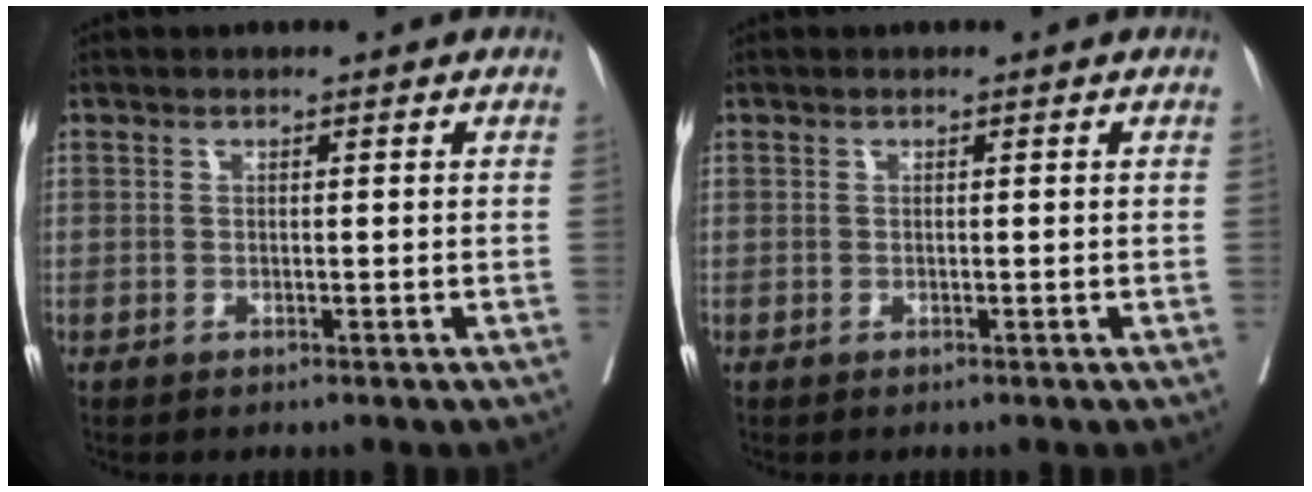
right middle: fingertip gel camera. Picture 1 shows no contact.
{"total": 0.0}